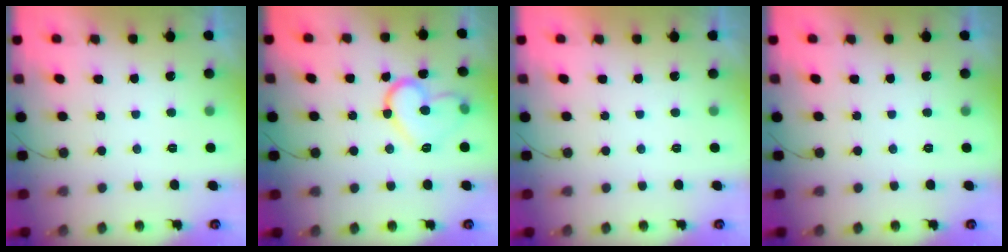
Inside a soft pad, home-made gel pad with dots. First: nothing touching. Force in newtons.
{"total": 12.9, "press": 12.9, "slide": 0.6}
{"total": 1.8, "press": 1.8, "slide": 0.0}
{"total": 0.0}